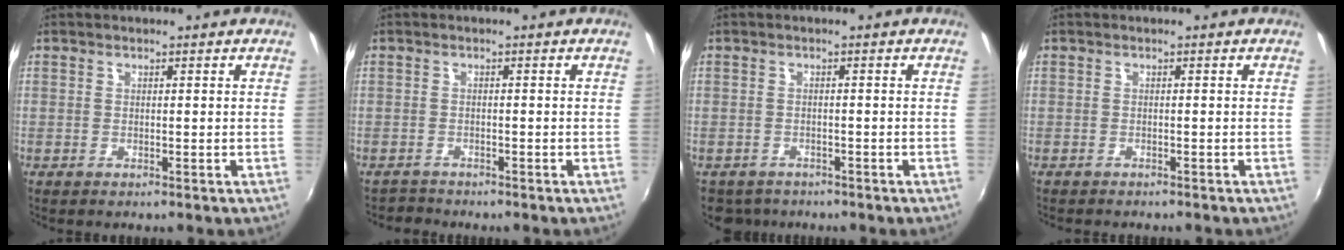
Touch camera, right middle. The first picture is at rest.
{"total": 1.8, "force": [-1.7, 0.5, -0.4], "torque": [-0.001, 0.003, -0.031]}
{"total": 3.9, "force": [-3.3, 2.1, 0.6], "torque": [-0.024, -0.008, -0.051]}
{"total": 1.8, "force": [-1.7, 0.4, 0.4], "torque": [-0.016, -0.011, -0.027]}